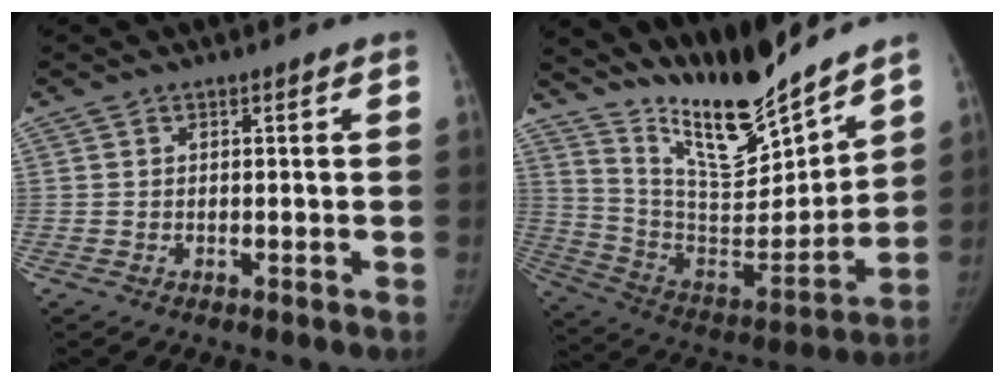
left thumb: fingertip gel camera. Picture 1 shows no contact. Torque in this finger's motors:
{"motor_torque": [0.68, 0.11, 1.32, -1.46, 0.12]}